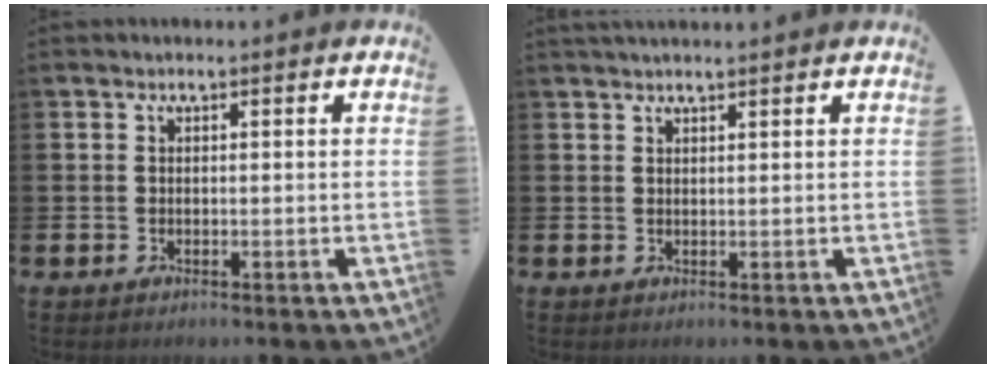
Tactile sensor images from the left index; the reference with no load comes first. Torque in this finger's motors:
{"motor_torque": [0.92, -1.21, 0.18, 0.05]}